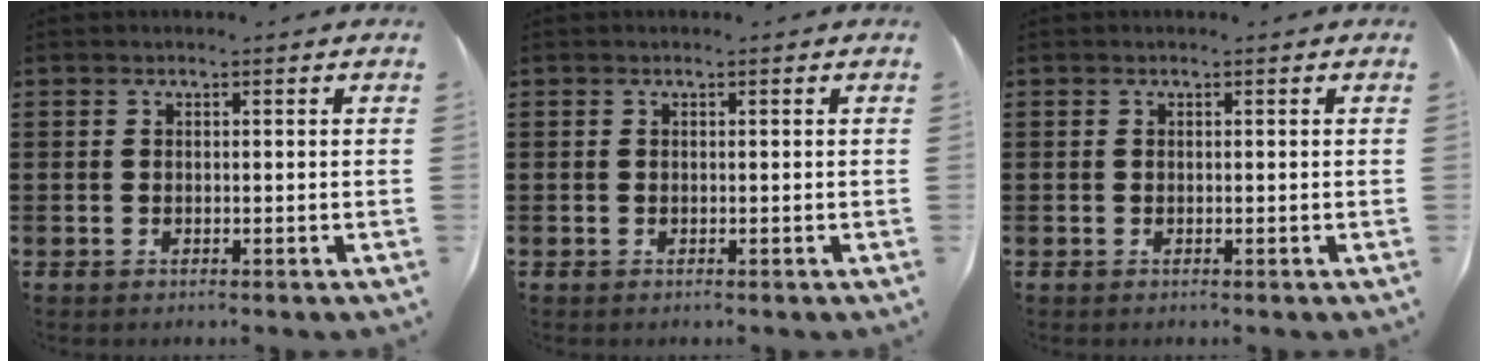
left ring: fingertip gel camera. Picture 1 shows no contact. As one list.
[{"total": 0.0}, {"total": 0.0}]